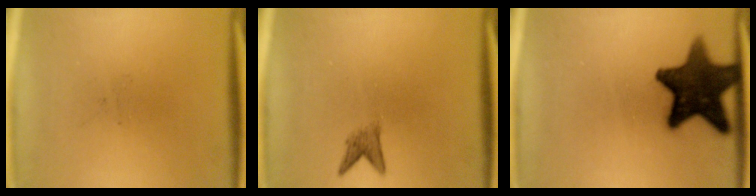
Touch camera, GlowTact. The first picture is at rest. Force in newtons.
{"total": 1.8}
{"total": 14.8}